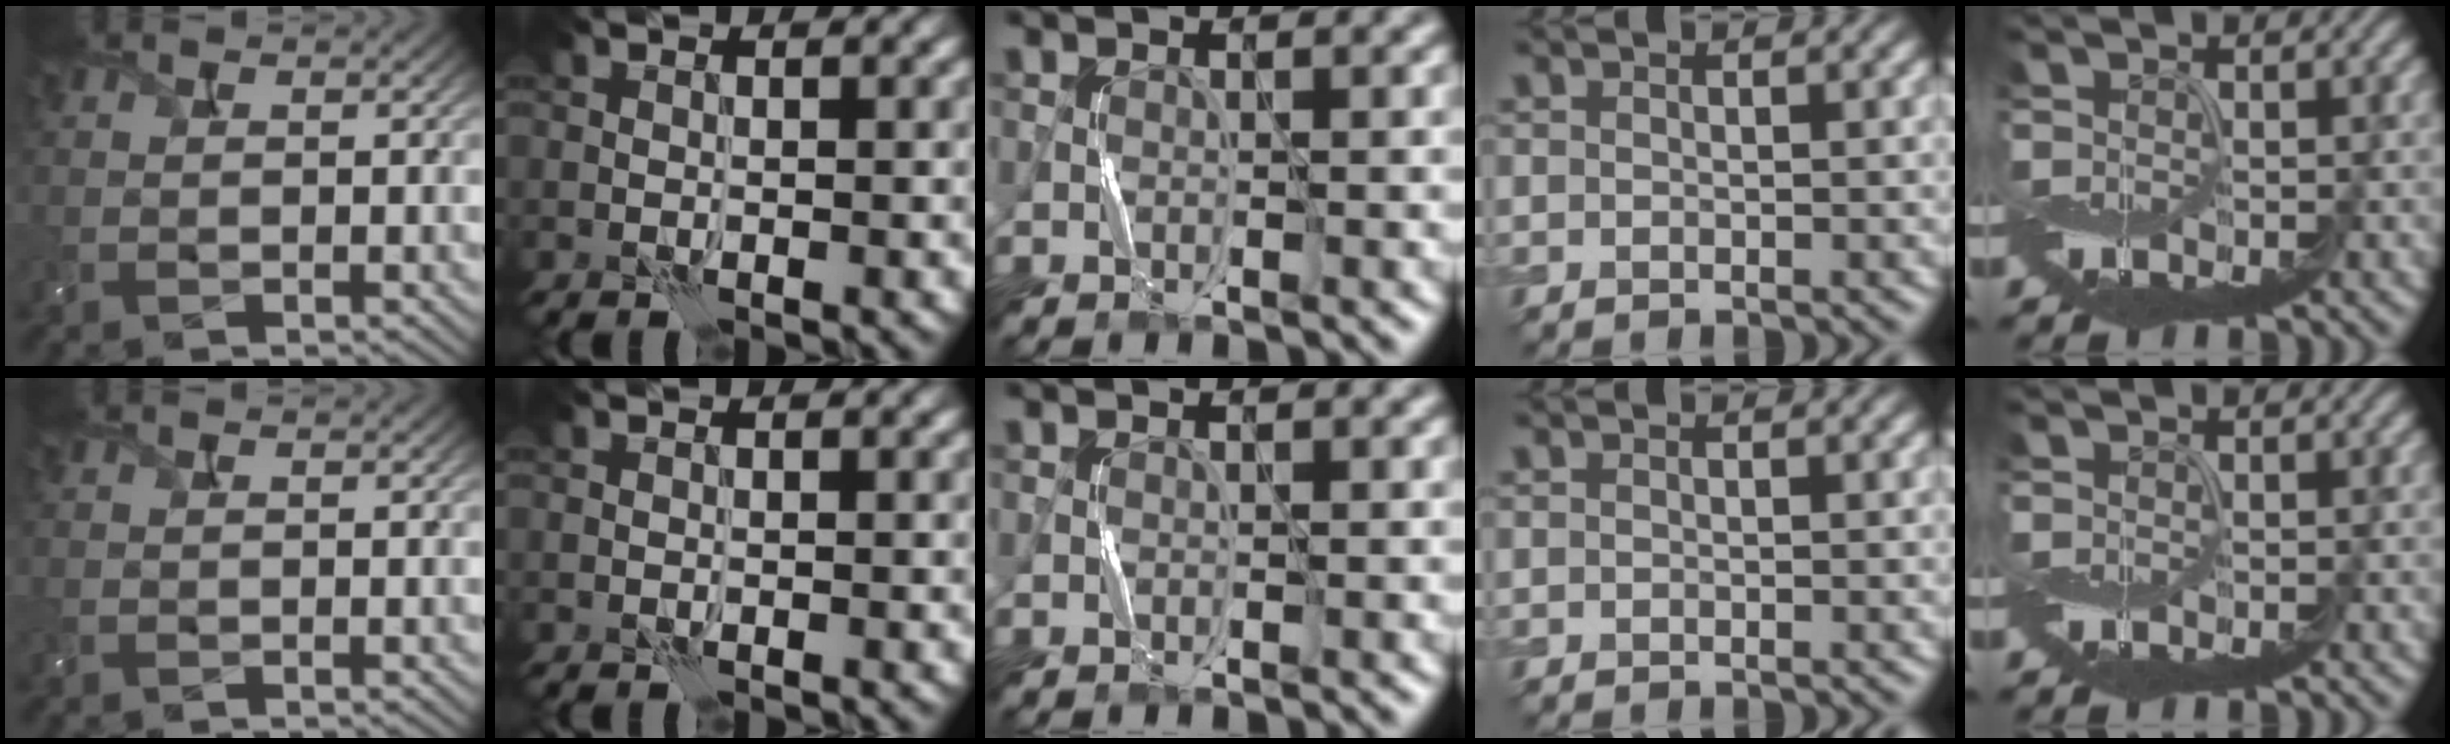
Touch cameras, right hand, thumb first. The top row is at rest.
{}